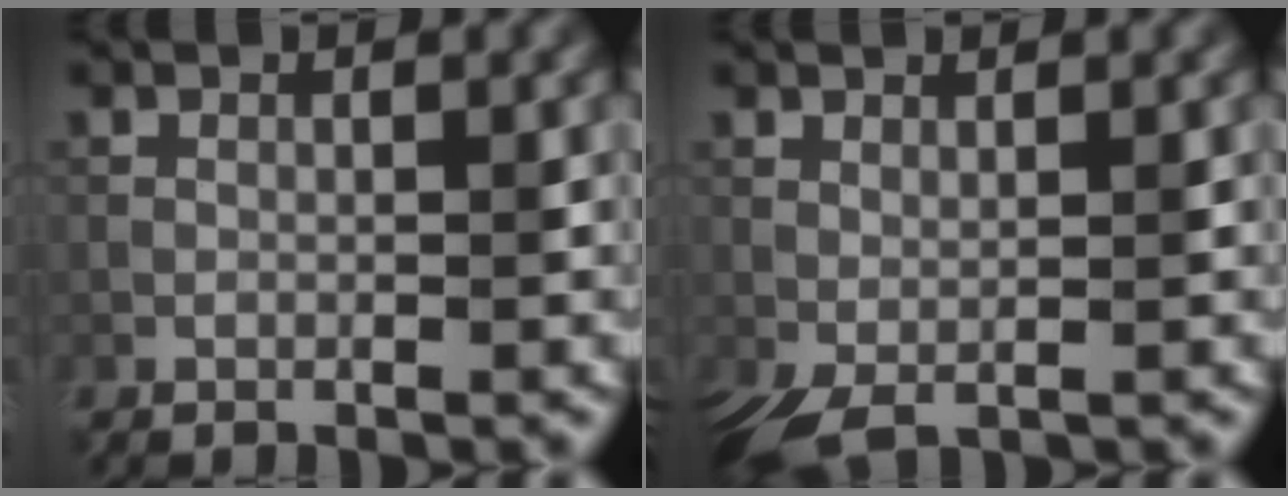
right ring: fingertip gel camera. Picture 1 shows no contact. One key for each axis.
{"total": 2.9, "fx": 0.1, "fy": 1.2, "fz": 2.7, "tx": -0.054, "ty": -0.005, "tz": 0.004}